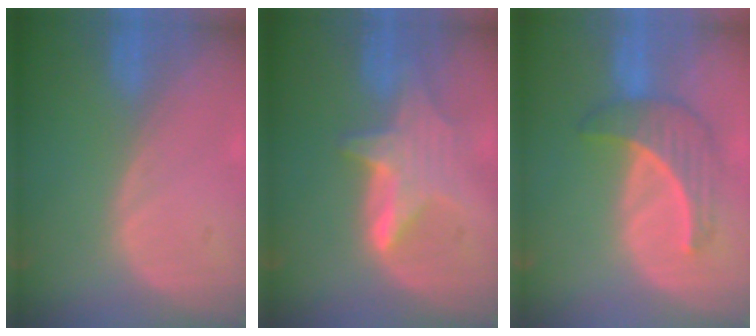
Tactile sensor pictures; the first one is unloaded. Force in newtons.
{"total": 6.6, "press": 6.2, "slide": 2.1}
{"total": 5.7, "press": 5.6, "slide": 0.9}